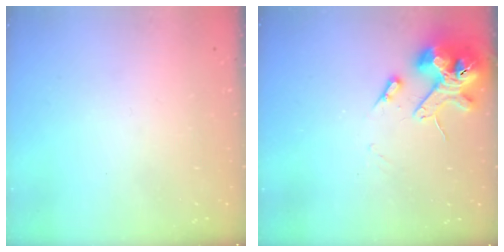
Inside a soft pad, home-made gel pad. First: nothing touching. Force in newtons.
{"total": 13.5, "press": 13.4, "slide": 2.0}